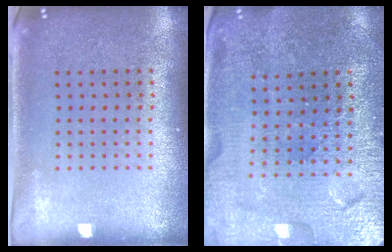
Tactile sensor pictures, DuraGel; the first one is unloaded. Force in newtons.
{"total": 3.2, "press": 3.2, "slide": 0.1}